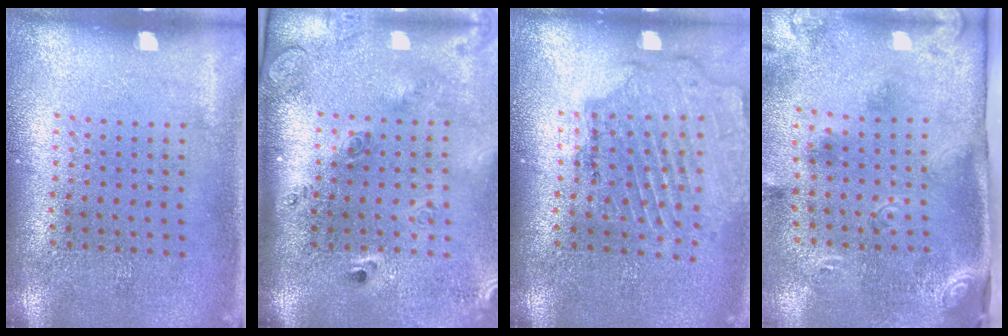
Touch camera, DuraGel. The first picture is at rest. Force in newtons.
{"total": 2.9, "press": 2.0, "slide": 2.1}
{"total": 1.6, "press": 1.6, "slide": 0.3}
{"total": 3.0, "press": 1.8, "slide": 2.3}